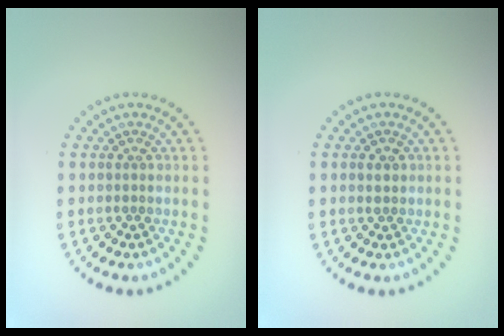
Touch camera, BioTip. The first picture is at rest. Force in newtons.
{"total": 1.0, "press": 0.9, "slide": 0.3}